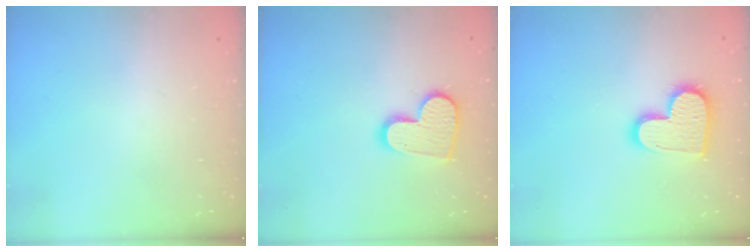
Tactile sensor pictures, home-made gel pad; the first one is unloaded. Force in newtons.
{"total": 11.8, "press": 11.8, "slide": 0.8}
{"total": 14.0, "press": 13.9, "slide": 0.8}